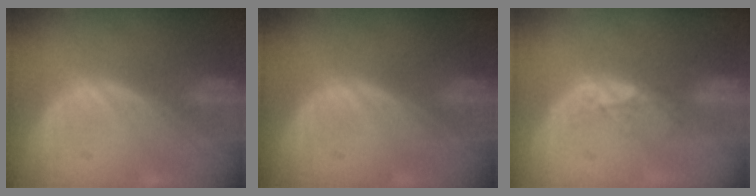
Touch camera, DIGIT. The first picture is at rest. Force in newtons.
{"total": 0.0}
{"total": 3.3, "press": 2.8, "slide": 1.7}